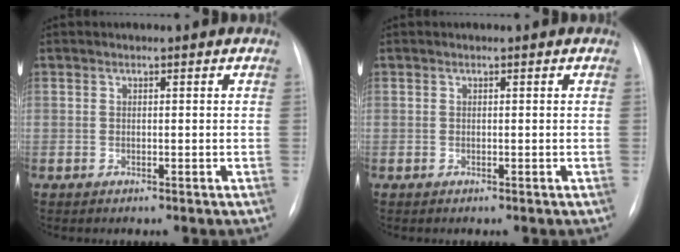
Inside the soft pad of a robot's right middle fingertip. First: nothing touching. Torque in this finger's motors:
{"motor_torque": [-0.05, -0.03, 0.00, 0.00]}